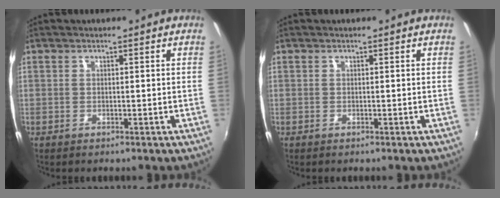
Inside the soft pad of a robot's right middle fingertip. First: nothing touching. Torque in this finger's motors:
{"motor_torque": [-0.02, -0.02, 0.00, 0.00]}